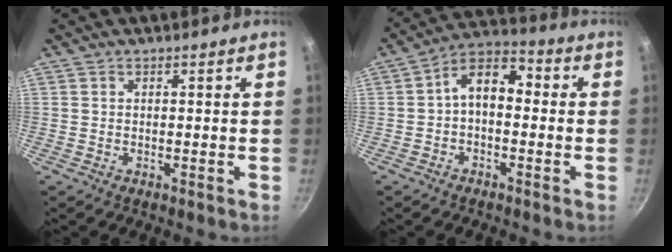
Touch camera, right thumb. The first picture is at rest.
{"total": 8.5, "force": [-0.3, 5.4, 6.6], "torque": [-0.087, 0.037, -0.024]}